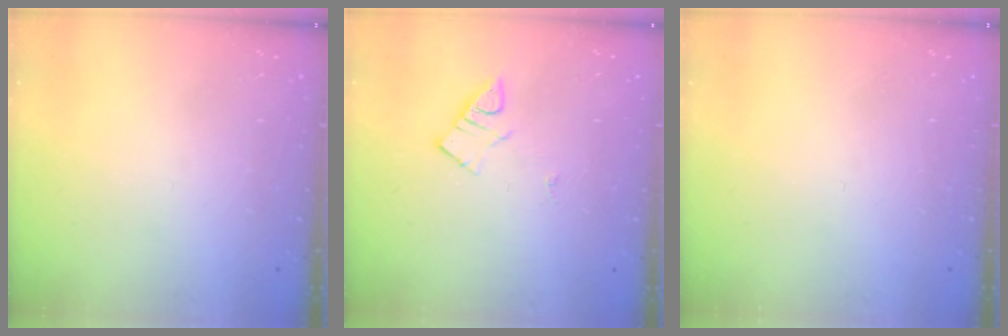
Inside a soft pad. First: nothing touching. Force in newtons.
{"total": 3.8, "press": 3.7, "slide": 0.4}
{"total": 0.0}